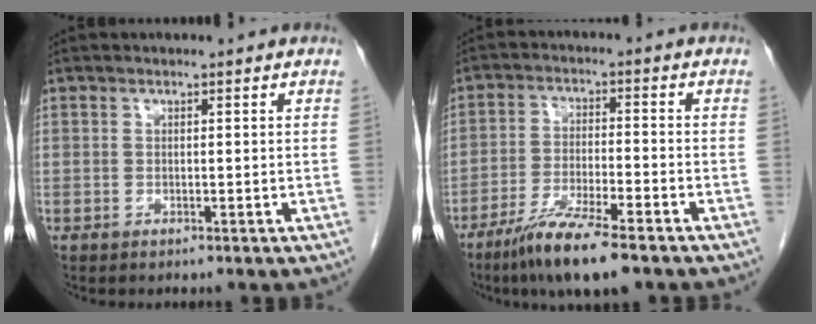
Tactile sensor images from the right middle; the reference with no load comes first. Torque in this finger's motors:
{"motor_torque": [0.59, -0.58, 0.14, 0.07]}